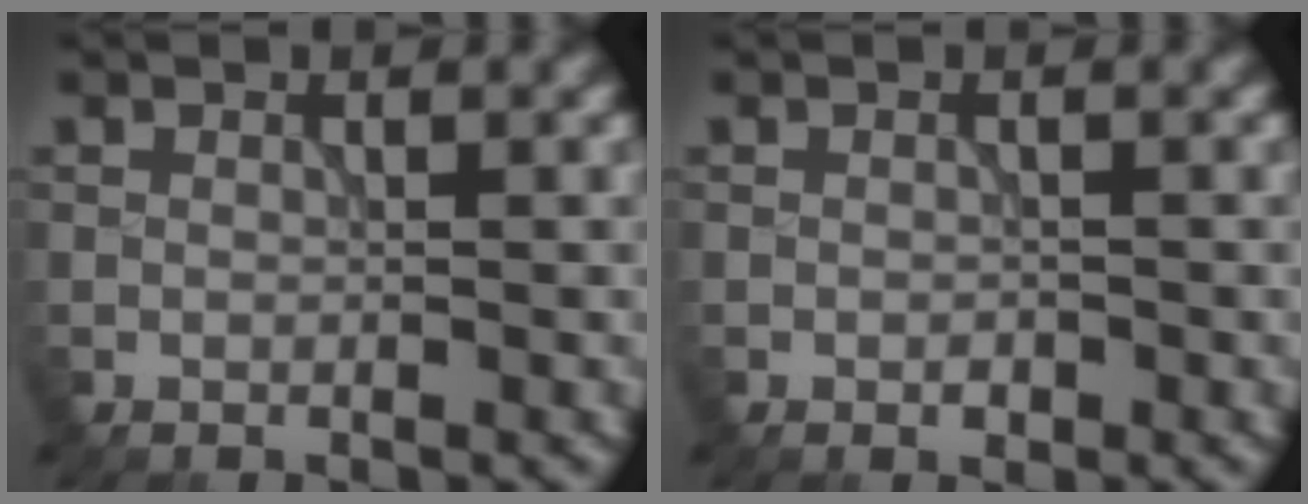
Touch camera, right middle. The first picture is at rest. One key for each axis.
{"total": 0.7, "fx": -0.4, "fy": 0.4, "fz": 0.4, "tx": -0.007, "ty": 0.000, "tz": -0.005}